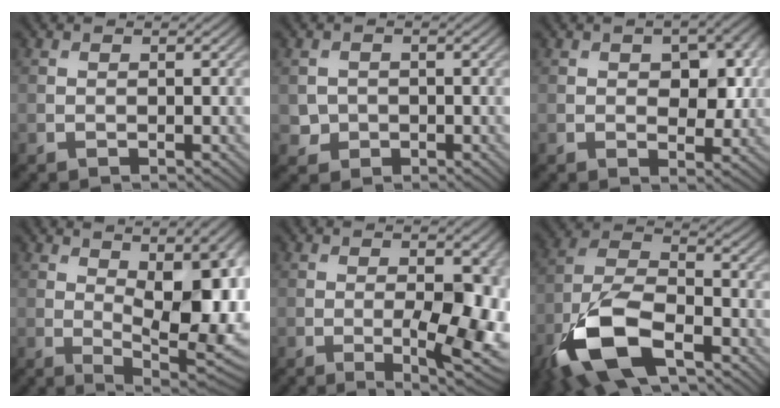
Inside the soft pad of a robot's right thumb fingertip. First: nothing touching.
{"total": 1.9, "force": [-0.2, 1.8, 0.4], "torque": [-0.008, -0.007, -0.006]}
{"total": 5.7, "force": [1.1, 3.4, 4.5], "torque": [-0.063, -0.004, 0.016]}
{"total": 15.1, "force": [2.0, 6.5, 13.4], "torque": [-0.172, 0.001, 0.044]}
{"total": 8.8, "force": [-1.4, 2.5, 8.3], "torque": [-0.119, -0.013, -0.016]}
{"total": 14.1, "force": [-7.6, 6.6, 9.9], "torque": [-0.223, -0.022, -0.163]}